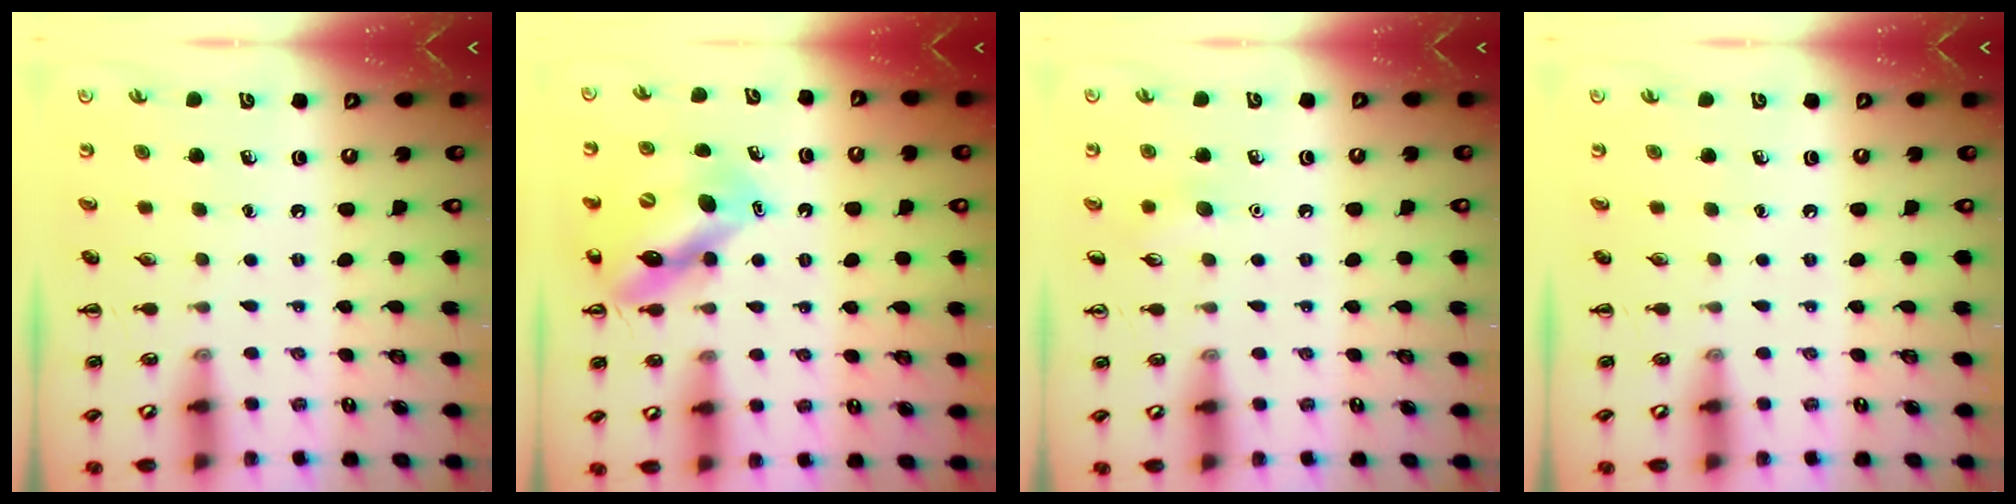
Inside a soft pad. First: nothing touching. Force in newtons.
{"total": 12.5, "press": 11.9, "slide": 4.0}
{"total": 5.3, "press": 5.0, "slide": 1.7}
{"total": 0.0}